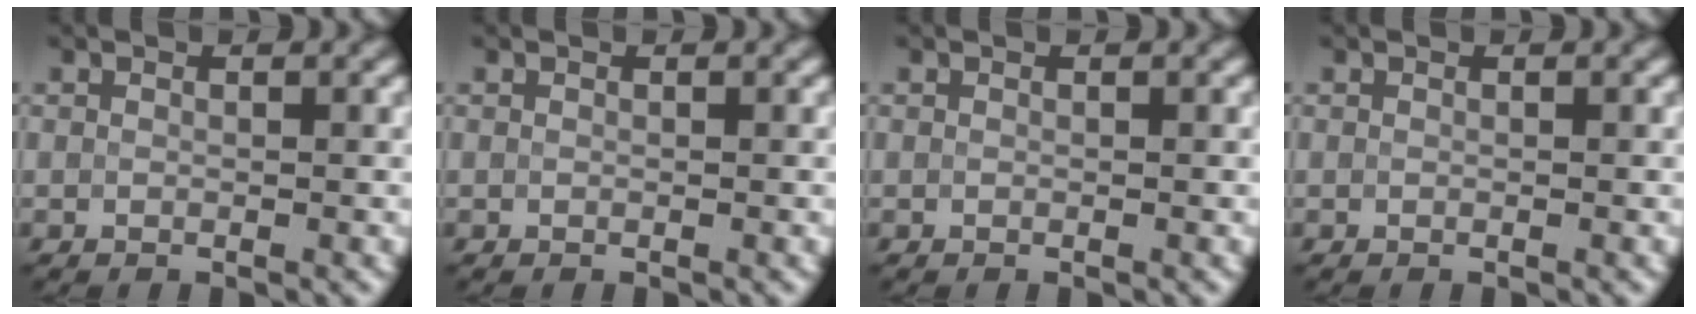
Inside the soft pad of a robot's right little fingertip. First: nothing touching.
{"total": 0.0}
{"total": 0.0}
{"total": 0.0}